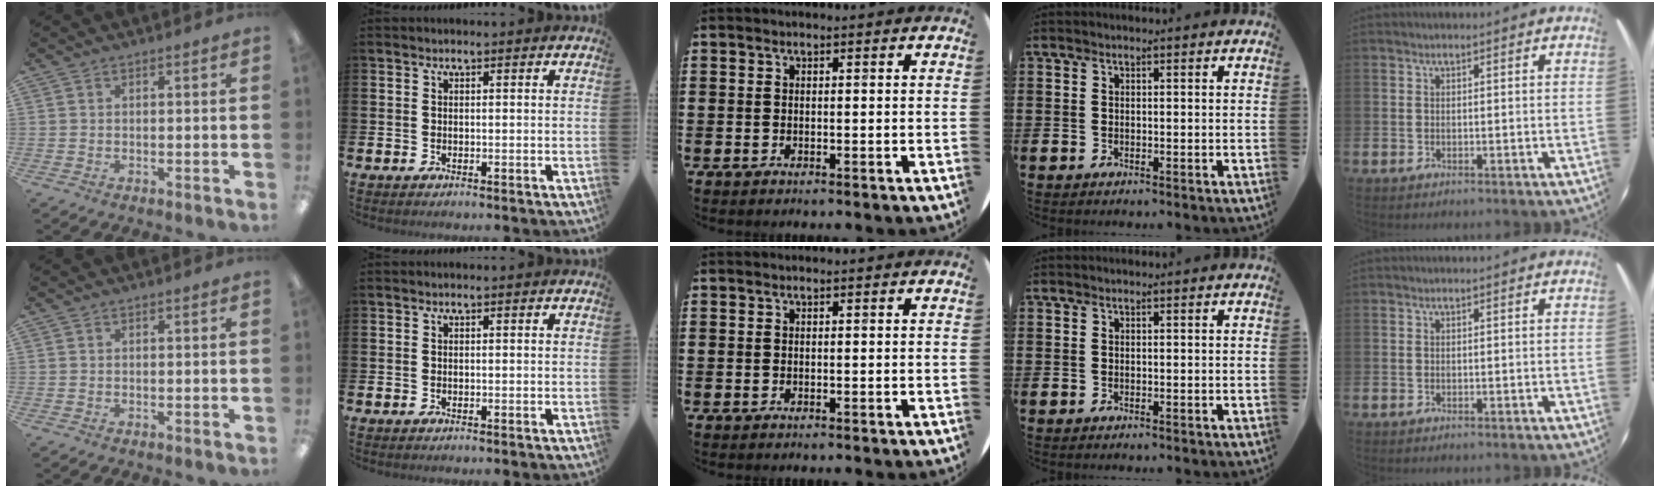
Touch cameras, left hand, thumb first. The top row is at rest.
{}